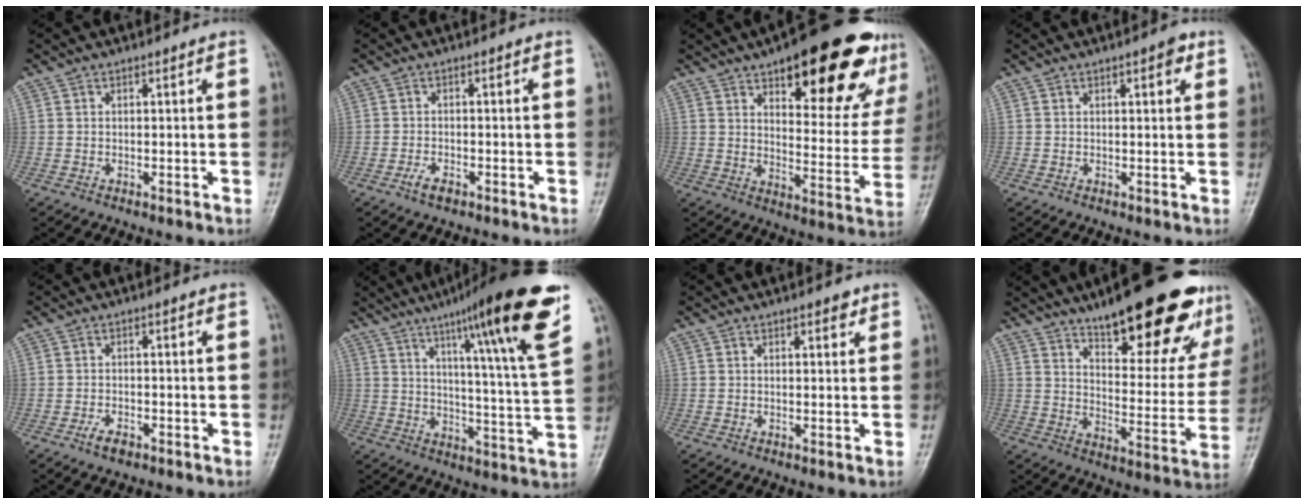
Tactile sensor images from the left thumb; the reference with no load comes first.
{"total": 2.5, "force": [-1.5, 1.2, 1.6], "torque": [-0.035, 0.005, -0.028]}
{"total": 26.0, "force": [15.8, 9.3, 18.4], "torque": [-0.204, -0.056, 0.217]}
{"total": 2.4, "force": [1.2, 0.9, 1.9], "torque": [-0.020, -0.001, 0.013]}
{"total": 2.6, "force": [-1.6, 1.3, 1.6], "torque": [-0.033, 0.005, -0.027]}
{"total": 22.4, "force": [13.1, 1.5, 18.1], "torque": [-0.245, -0.050, 0.186]}
{"total": 2.0, "force": [1.3, 0.9, 1.3], "torque": [-0.008, -0.005, 0.015]}
{"total": 26.3, "force": [17.7, 7.9, 17.7], "torque": [-0.206, -0.071, 0.250]}